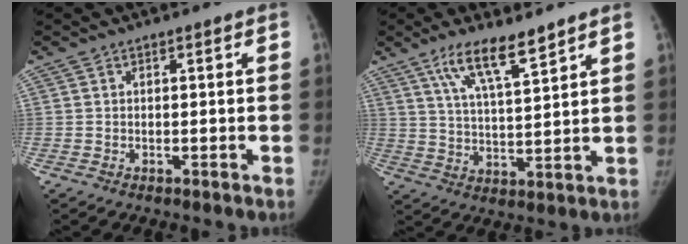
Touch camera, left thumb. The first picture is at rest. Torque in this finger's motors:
{"motor_torque": [0.44, -0.26, 0.76, -1.01, 0.09]}